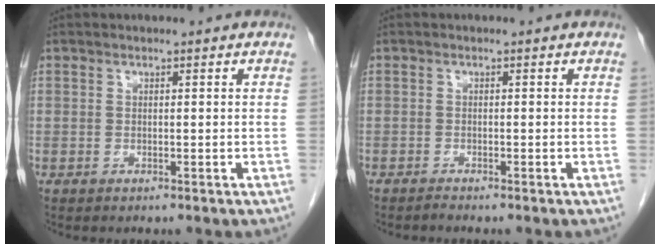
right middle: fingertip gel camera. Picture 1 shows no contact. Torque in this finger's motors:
{"motor_torque": [0.01, -0.14, -0.09, -0.01]}